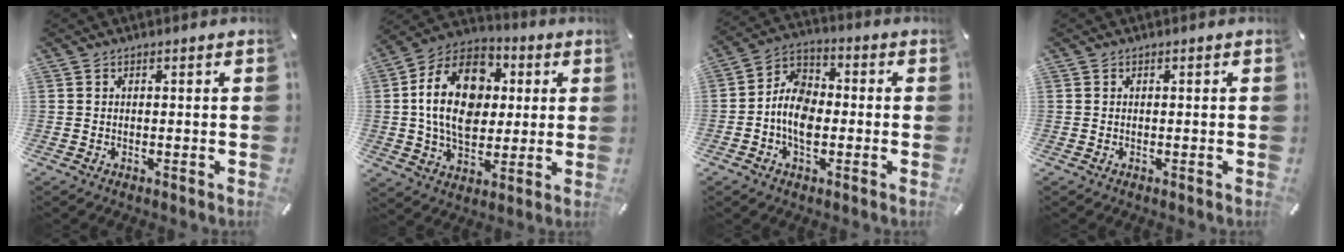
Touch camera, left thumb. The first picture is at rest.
{"total": 19.3, "force": [2.3, 14.0, 13.1], "torque": [-0.251, 0.009, 0.036]}
{"total": 8.4, "force": [-2.6, 5.7, 5.5], "torque": [-0.121, 0.018, -0.049]}
{"total": 0.0}